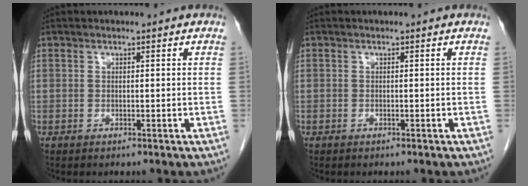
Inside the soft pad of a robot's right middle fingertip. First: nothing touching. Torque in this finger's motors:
{"motor_torque": [0.84, -0.76, 0.08, -0.04]}